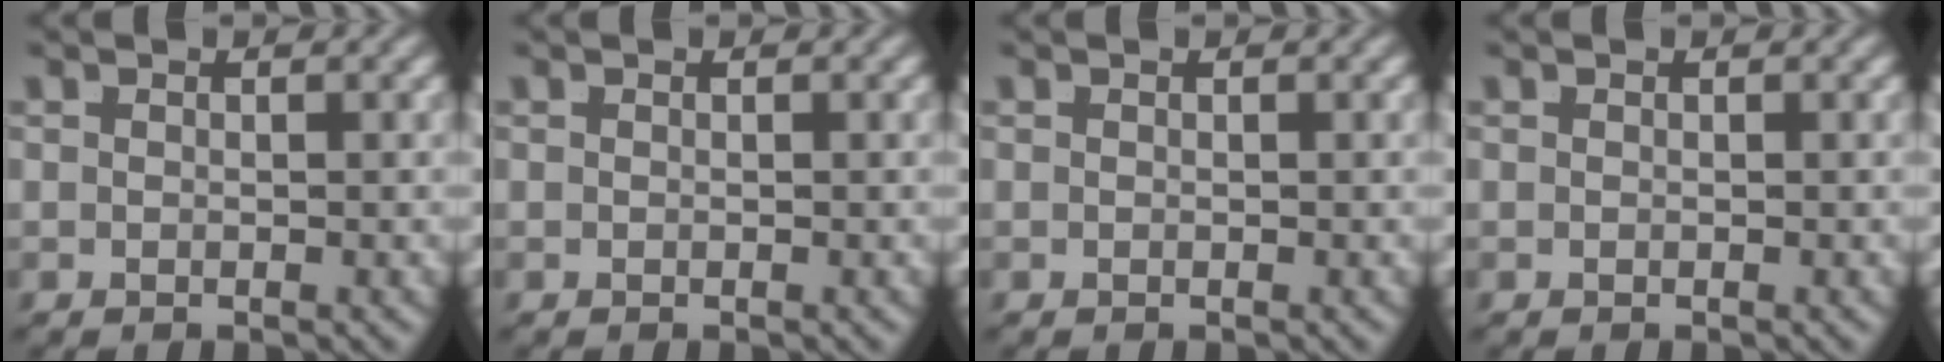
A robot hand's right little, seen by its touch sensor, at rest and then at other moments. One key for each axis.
{"total": 0.0}
{"total": 0.0}
{"total": 0.0}